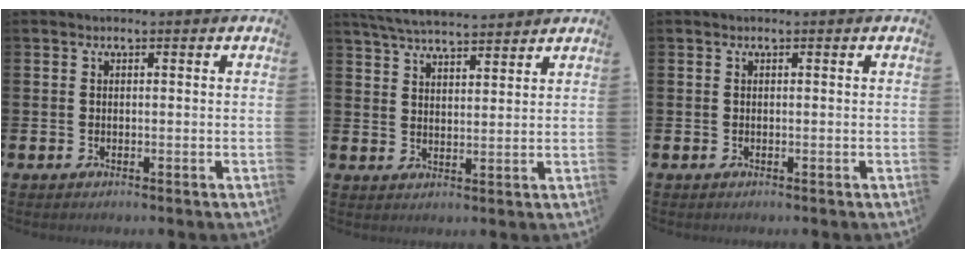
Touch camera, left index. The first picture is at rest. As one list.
[{"total": 5.3, "force": [5.2, 0.5, 1.1], "torque": [-0.040, -0.023, 0.095]}, {"total": 0.0}]